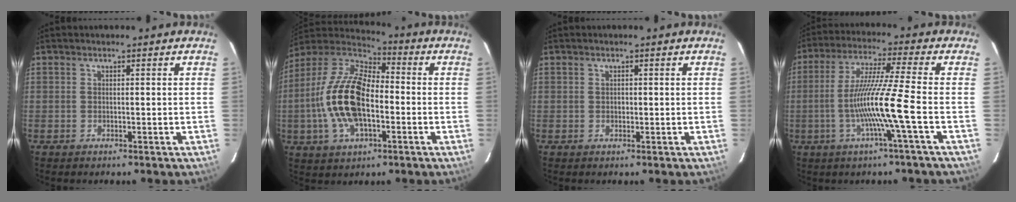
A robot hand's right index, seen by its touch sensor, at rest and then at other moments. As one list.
[{"total": 18.3, "force": [-3.2, 9.1, 15.5], "torque": [-0.323, 0.004, -0.065]}, {"total": 0.5, "force": [0.3, 0.4, 0.3], "torque": [-0.002, 0.002, 0.006]}, {"total": 12.1, "force": [-3.5, -2.2, 11.4], "torque": [-0.214, -0.007, -0.065]}]